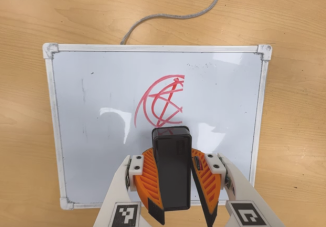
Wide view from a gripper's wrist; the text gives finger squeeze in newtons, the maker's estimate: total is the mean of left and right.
{"total": 11.5, "left": 11.6, "right": 11.4}